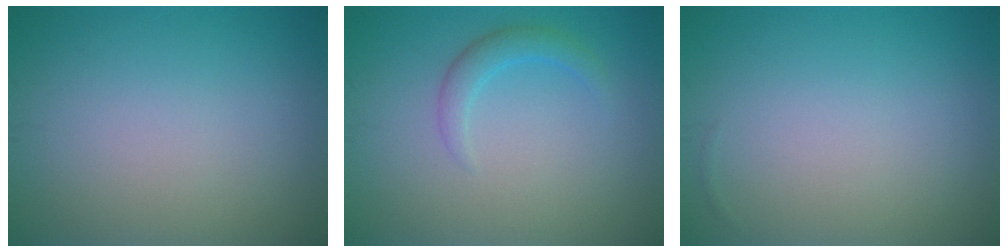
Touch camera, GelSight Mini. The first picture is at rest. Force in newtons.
{"total": 1.9, "press": 1.9, "slide": 0.1}
{"total": 0.0}